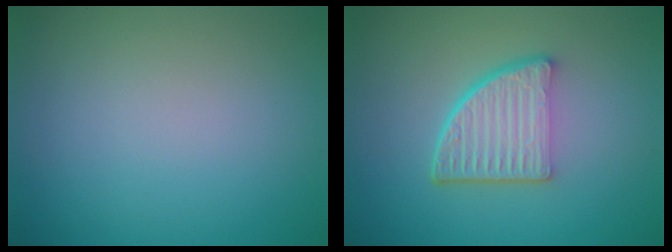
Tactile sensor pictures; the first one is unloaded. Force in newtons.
{"total": 5.4, "press": 3.8, "slide": 3.8}